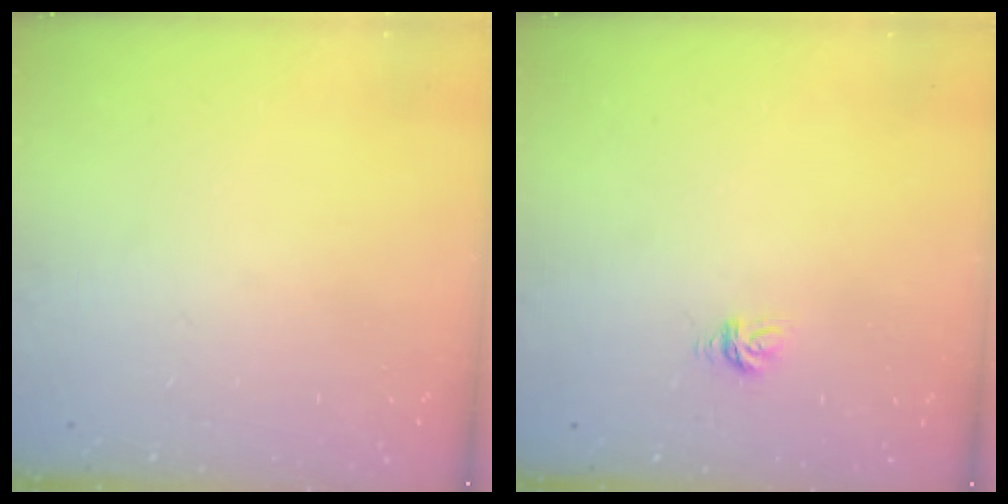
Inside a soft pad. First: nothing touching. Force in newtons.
{"total": 3.8, "press": 3.8, "slide": 0.2}